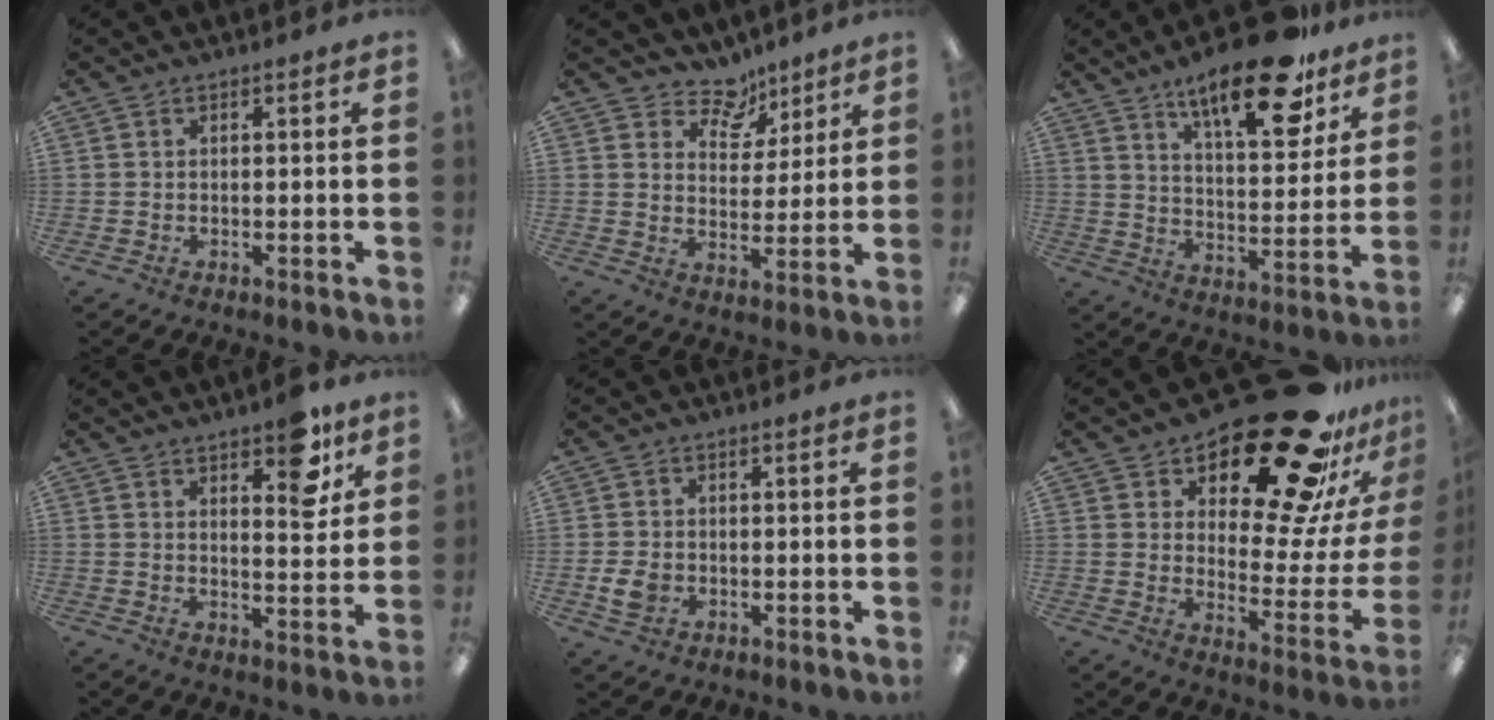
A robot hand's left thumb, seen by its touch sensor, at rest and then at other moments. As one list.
[{"total": 8.4, "force": [6.6, 4.9, 1.8], "torque": [-0.028, -0.048, 0.121]}, {"total": 20.5, "force": [14.1, 6.8, 13.2], "torque": [-0.198, -0.084, 0.228]}, {"total": 9.2, "force": [6.1, 3.5, 5.9], "torque": [-0.060, -0.035, 0.095]}, {"total": 4.2, "force": [-1.0, 3.3, 2.4], "torque": [-0.037, 0.003, -0.016]}, {"total": 27.7, "force": [19.3, 10.9, 16.5], "torque": [-0.210, -0.138, 0.324]}]